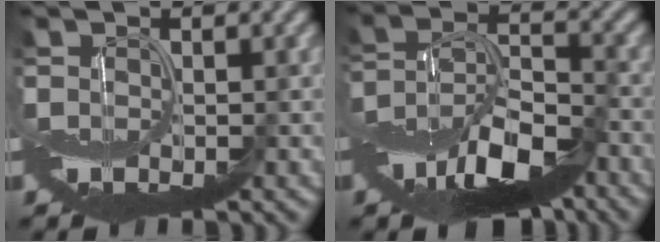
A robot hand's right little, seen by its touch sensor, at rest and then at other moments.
{"total": 9.4, "force": [-5.9, 4.0, 6.2], "torque": [-0.108, -0.003, -0.113]}